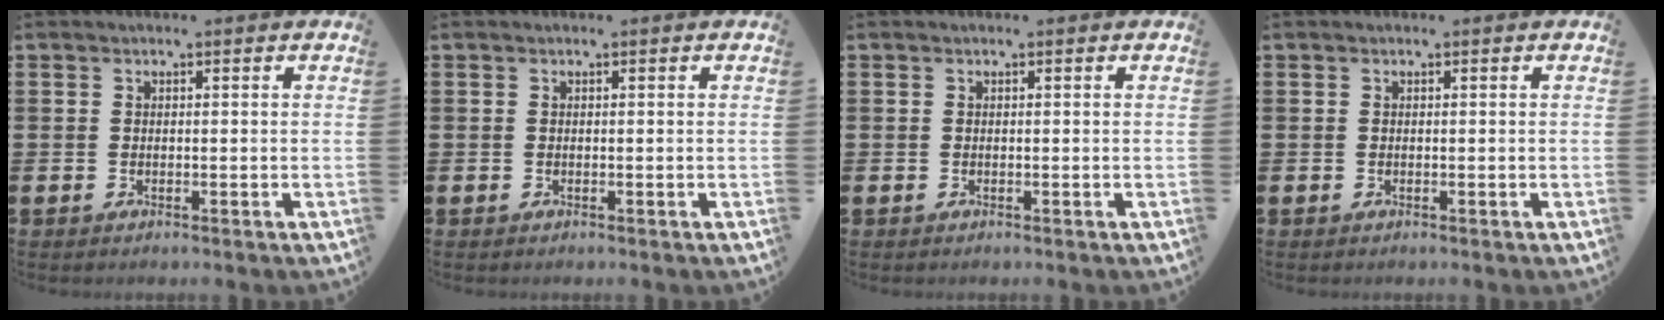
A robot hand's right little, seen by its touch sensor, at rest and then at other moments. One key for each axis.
{"total": 0.0}
{"total": 0.0}
{"total": 0.0}